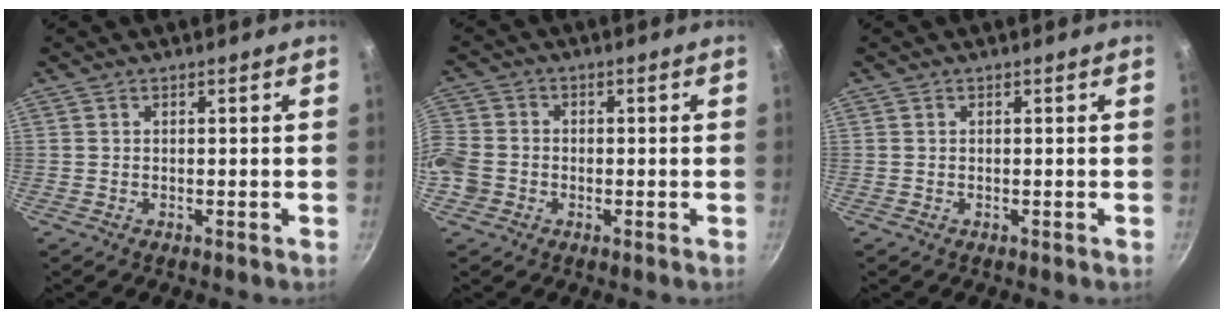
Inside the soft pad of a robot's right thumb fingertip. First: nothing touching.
{"total": 8.4, "force": [-2.5, 7.2, 3.6], "torque": [-0.080, 0.021, -0.062]}
{"total": 0.0}